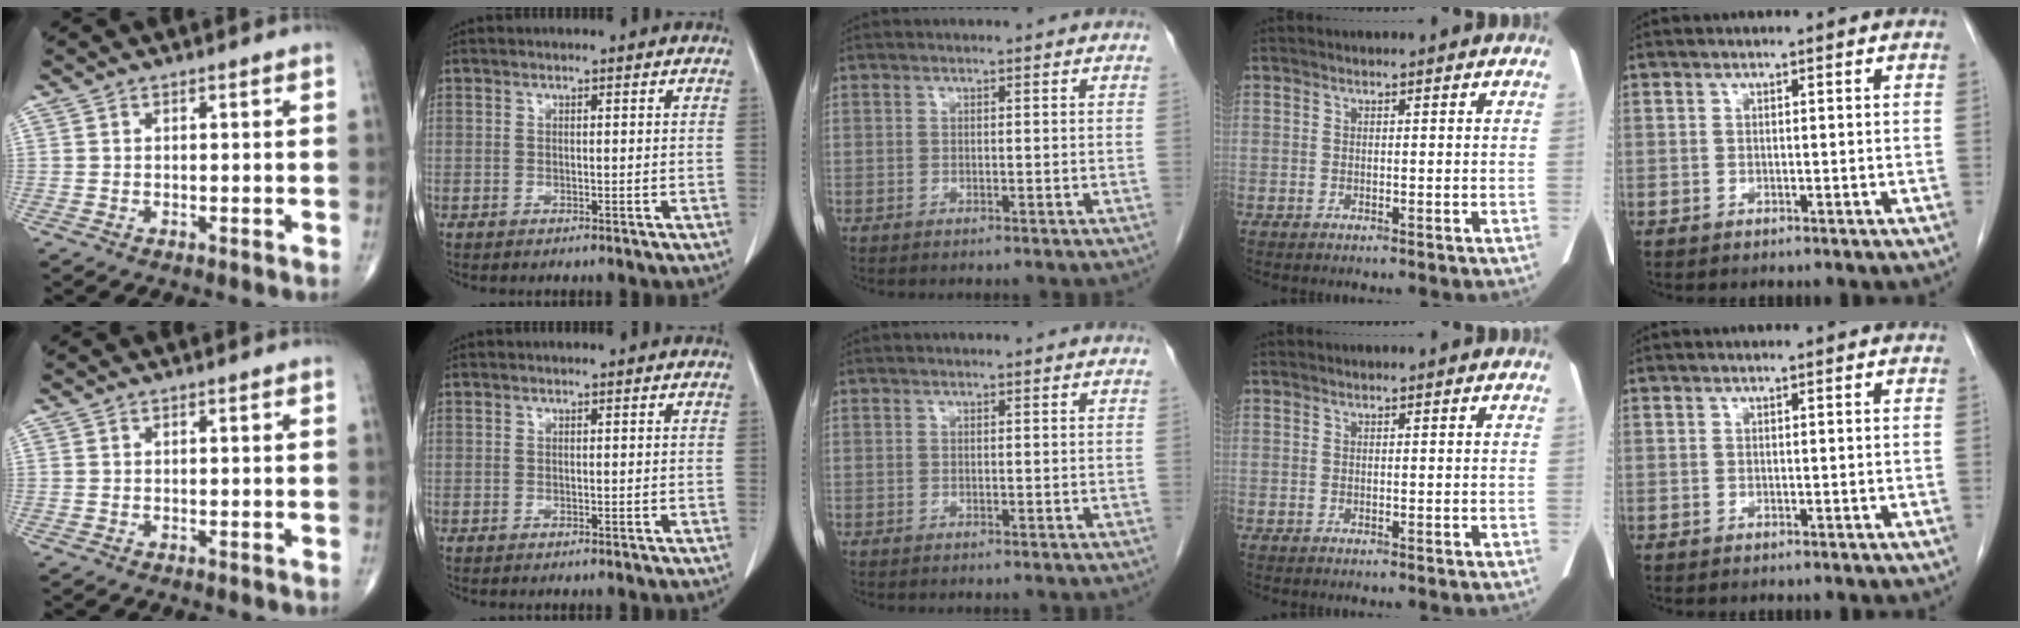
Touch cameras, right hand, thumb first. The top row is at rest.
{}